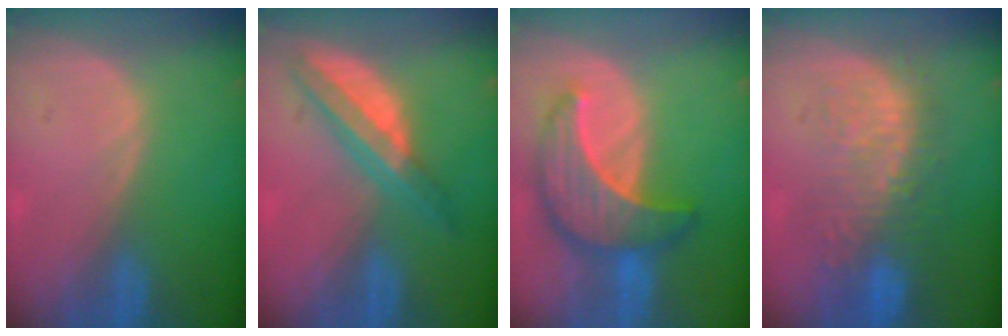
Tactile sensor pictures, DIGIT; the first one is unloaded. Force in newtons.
{"total": 6.7, "press": 5.8, "slide": 3.3}
{"total": 9.6, "press": 9.6, "slide": 0.8}
{"total": 11.0, "press": 9.6, "slide": 5.5}